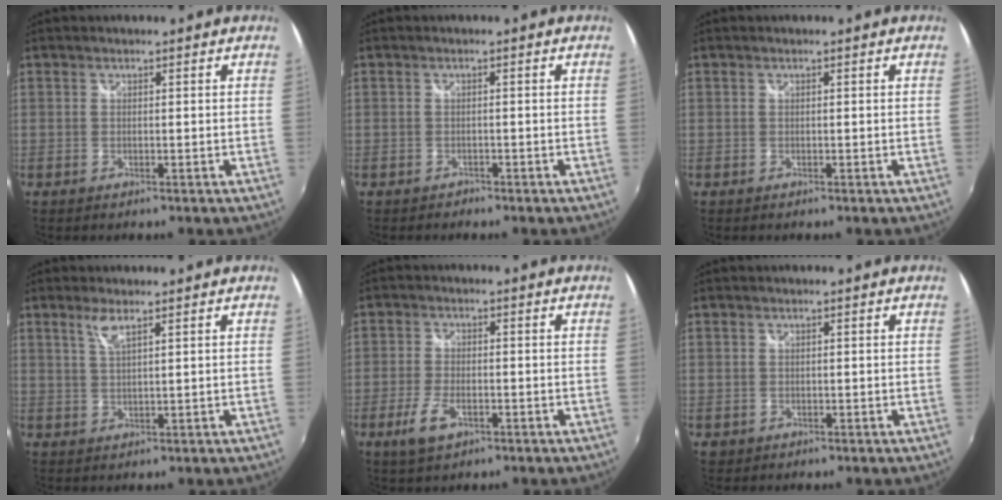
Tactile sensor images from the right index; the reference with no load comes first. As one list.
[{"total": 1.2, "force": [-1.1, 0.7, 0.1], "torque": [-0.006, -0.001, -0.017]}, {"total": 0.0}, {"total": 2.9, "force": [1.9, 0.3, 2.2], "torque": [-0.045, 0.001, 0.037]}, {"total": 5.8, "force": [-2.8, 2.7, 4.3], "torque": [-0.102, -0.008, -0.051]}, {"total": 1.4, "force": [-0.2, 1.3, 0.2], "torque": [-0.003, -0.001, -0.002]}]